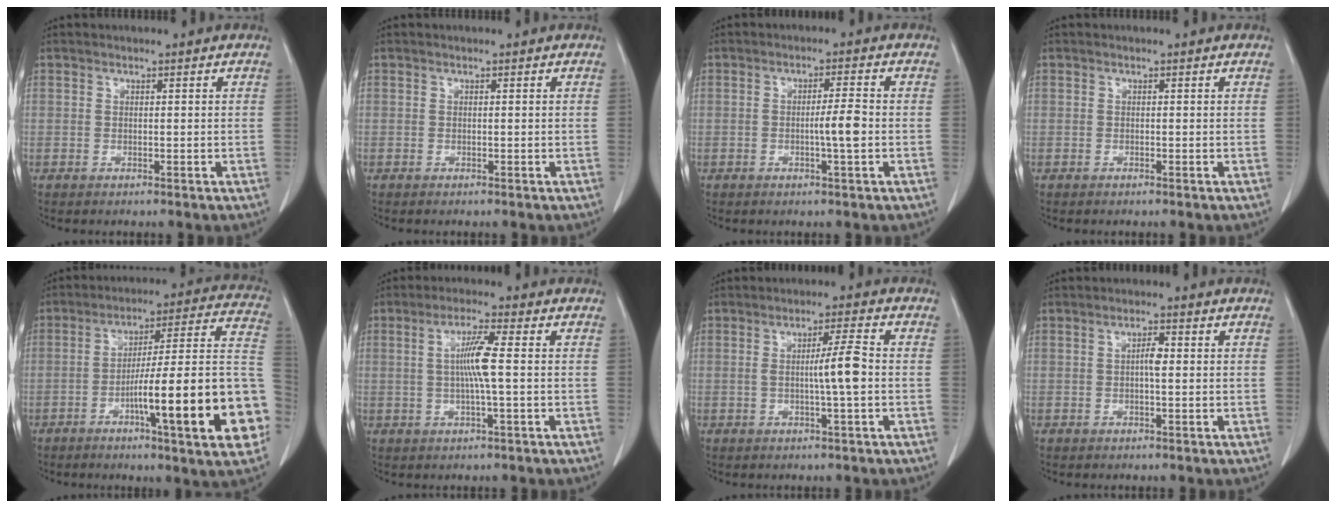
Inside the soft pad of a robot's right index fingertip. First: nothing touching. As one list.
[{"total": 0.0}, {"total": 3.8, "force": [-0.8, -0.1, 3.7], "torque": [-0.062, -0.001, -0.013]}, {"total": 0.0}, {"total": 22.6, "force": [-7.3, 1.2, 21.4], "torque": [-0.231, 0.015, -0.105]}, {"total": 5.7, "force": [0.2, -0.3, 5.7], "torque": [-0.109, 0.001, 0.004]}, {"total": 5.2, "force": [-0.5, -0.4, 5.1], "torque": [-0.084, 0.000, -0.010]}, {"total": 2.1, "force": [0.0, 0.4, 2.1], "torque": [-0.038, 0.004, -0.001]}]